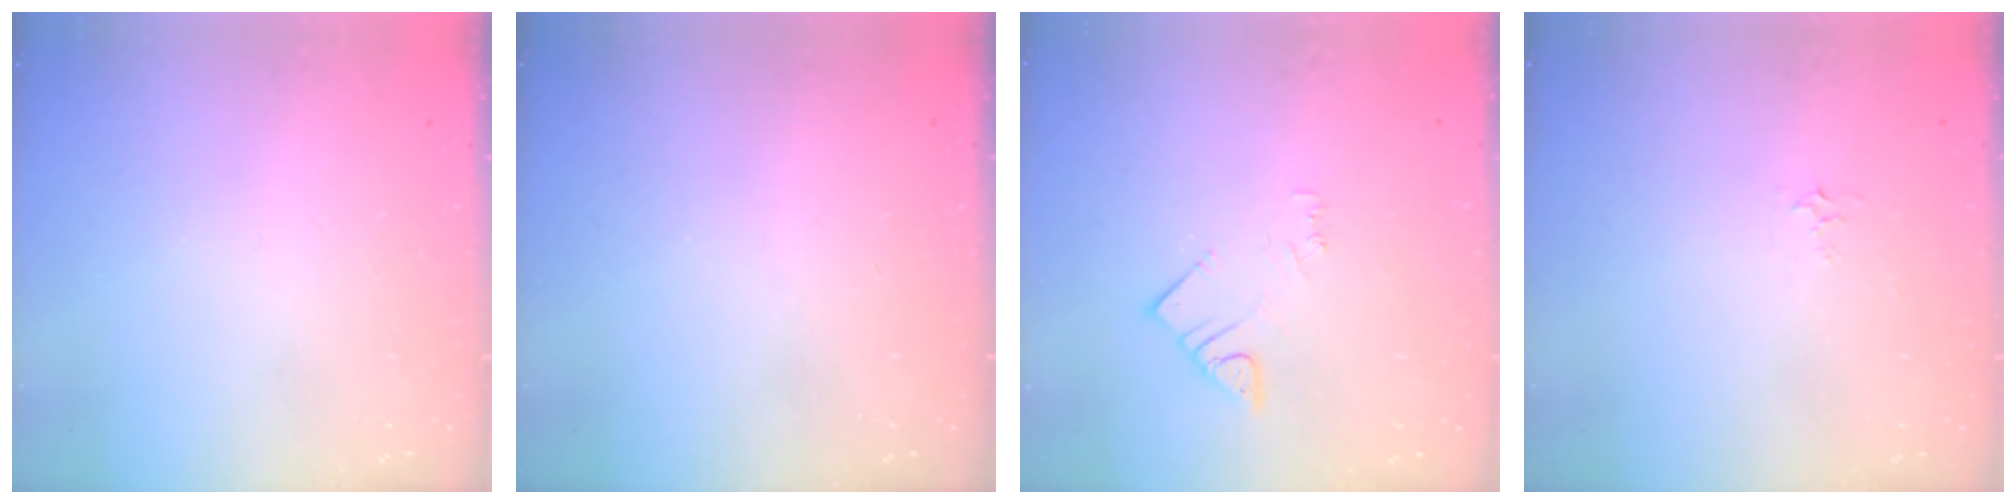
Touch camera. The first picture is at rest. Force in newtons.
{"total": 0.0}
{"total": 3.1, "press": 3.0, "slide": 0.5}
{"total": 3.2, "press": 3.1, "slide": 0.5}